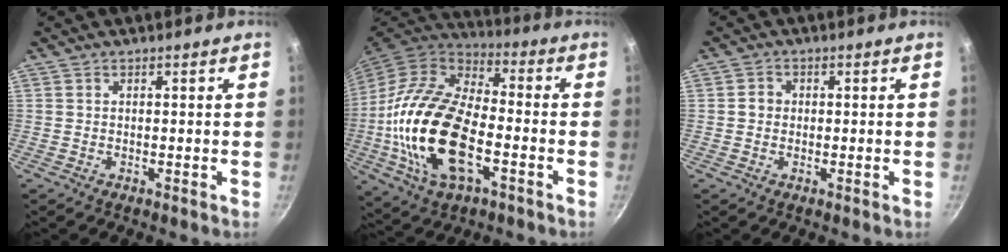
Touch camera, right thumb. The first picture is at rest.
{"total": 24.6, "force": [-5.7, 12.7, 20.2], "torque": [-0.407, 0.017, -0.100]}
{"total": 2.0, "force": [0.0, 1.8, 0.8], "torque": [-0.004, 0.005, -0.003]}